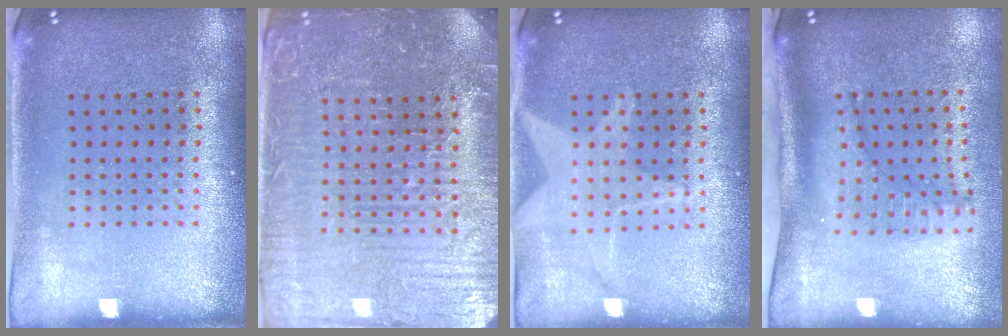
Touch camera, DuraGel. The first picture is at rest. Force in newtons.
{"total": 4.7, "press": 4.5, "slide": 1.5}
{"total": 2.5, "press": 2.5, "slide": 0.3}
{"total": 1.6, "press": 1.3, "slide": 0.9}